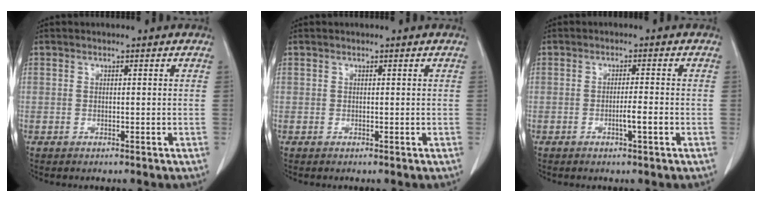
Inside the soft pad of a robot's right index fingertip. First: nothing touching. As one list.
[{"total": 0.0}, {"total": 2.6, "force": [-1.0, -0.1, 2.4], "torque": [-0.043, -0.002, -0.018]}]